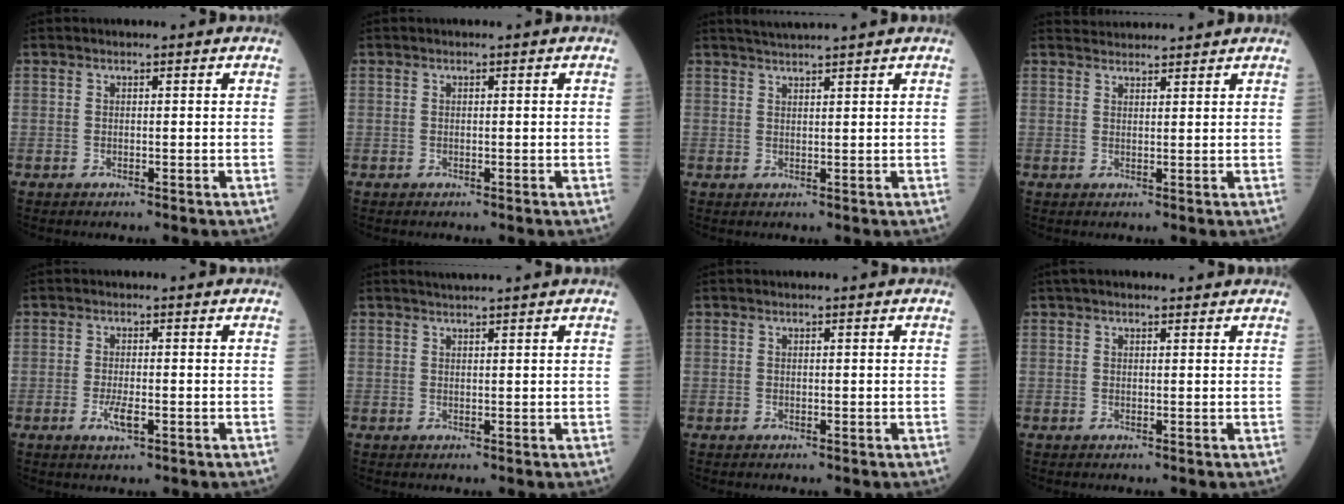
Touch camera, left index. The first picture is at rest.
{"total": 0.0}
{"total": 4.3, "force": [3.9, -1.0, 1.5], "torque": [-0.021, 0.023, 0.065]}
{"total": 4.4, "force": [4.4, 0.3, 0.3], "torque": [-0.010, 0.032, 0.069]}
{"total": 2.9, "force": [-1.1, 0.7, 2.6], "torque": [-0.058, -0.004, -0.017]}
{"total": 2.7, "force": [2.4, -0.5, 1.0], "torque": [-0.009, 0.017, 0.042]}
{"total": 0.0}
{"total": 2.8, "force": [2.4, 1.0, 1.1], "torque": [-0.014, 0.033, 0.035]}